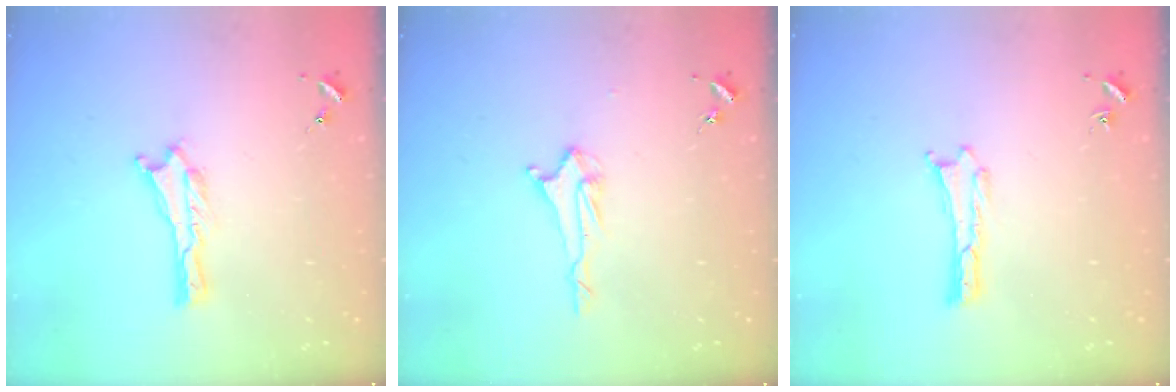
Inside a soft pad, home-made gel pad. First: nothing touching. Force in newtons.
{"total": 2.1, "press": 2.0, "slide": 0.4}
{"total": 0.0}